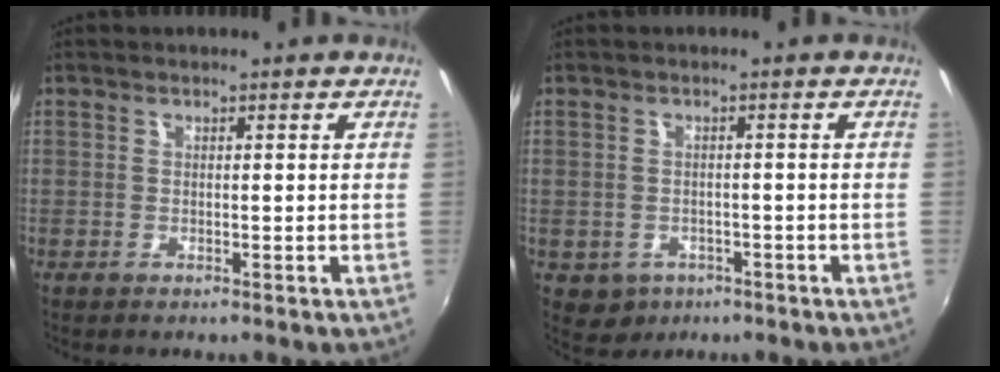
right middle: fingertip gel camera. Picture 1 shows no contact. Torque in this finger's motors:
{"motor_torque": [0.21, -0.23, -0.04, 0.00]}